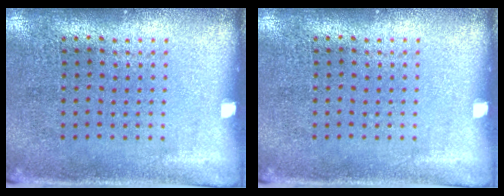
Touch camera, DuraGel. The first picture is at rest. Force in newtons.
{"total": 0.0}